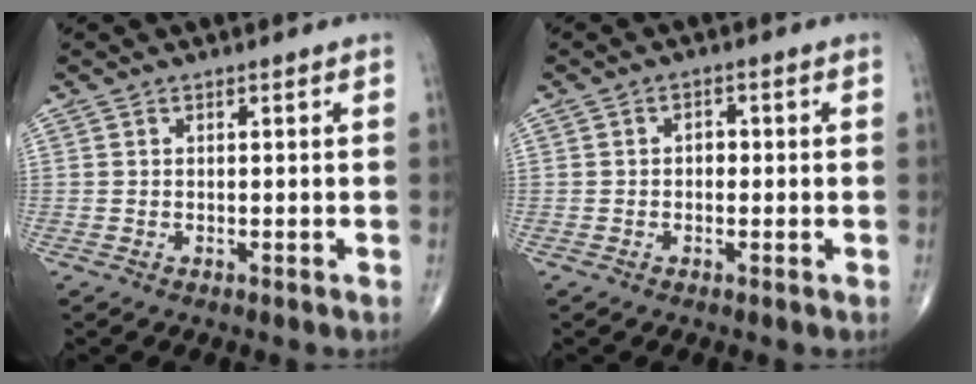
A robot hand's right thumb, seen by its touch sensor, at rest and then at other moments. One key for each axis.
{"total": 1.3, "fx": -0.2, "fy": 1.1, "fz": 0.8, "tx": -0.001, "ty": 0.006, "tz": -0.007}